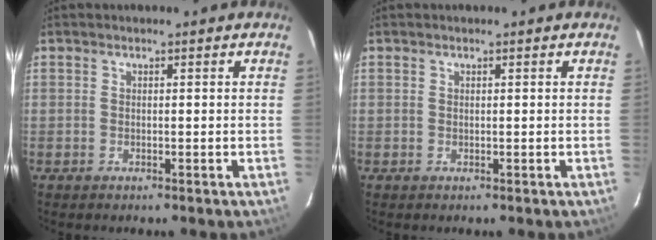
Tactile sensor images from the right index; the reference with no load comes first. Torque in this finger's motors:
{"motor_torque": [-0.13, 0.06, -0.02, 0.00]}